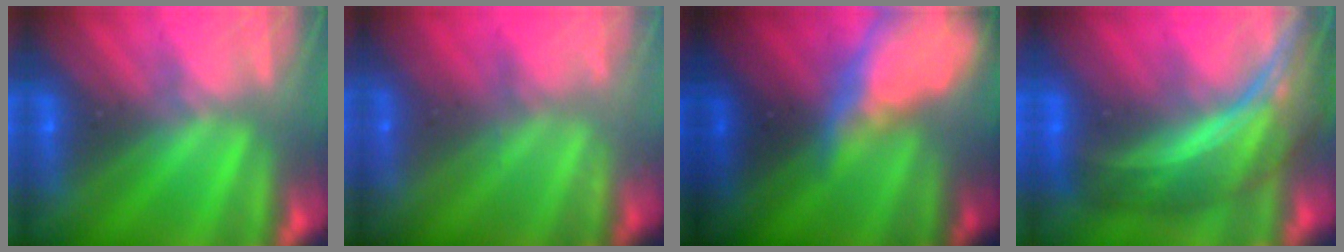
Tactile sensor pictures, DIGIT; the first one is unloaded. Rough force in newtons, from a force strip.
{"total": 2.3}
{"total": 9.1}
{"total": 8.1}